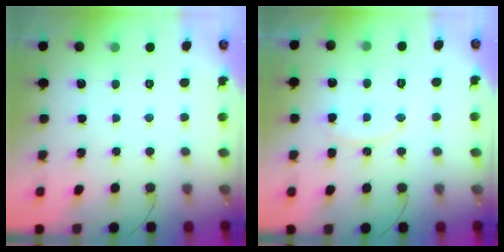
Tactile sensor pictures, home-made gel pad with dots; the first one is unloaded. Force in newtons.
{"total": 8.4, "press": 8.4, "slide": 0.6}